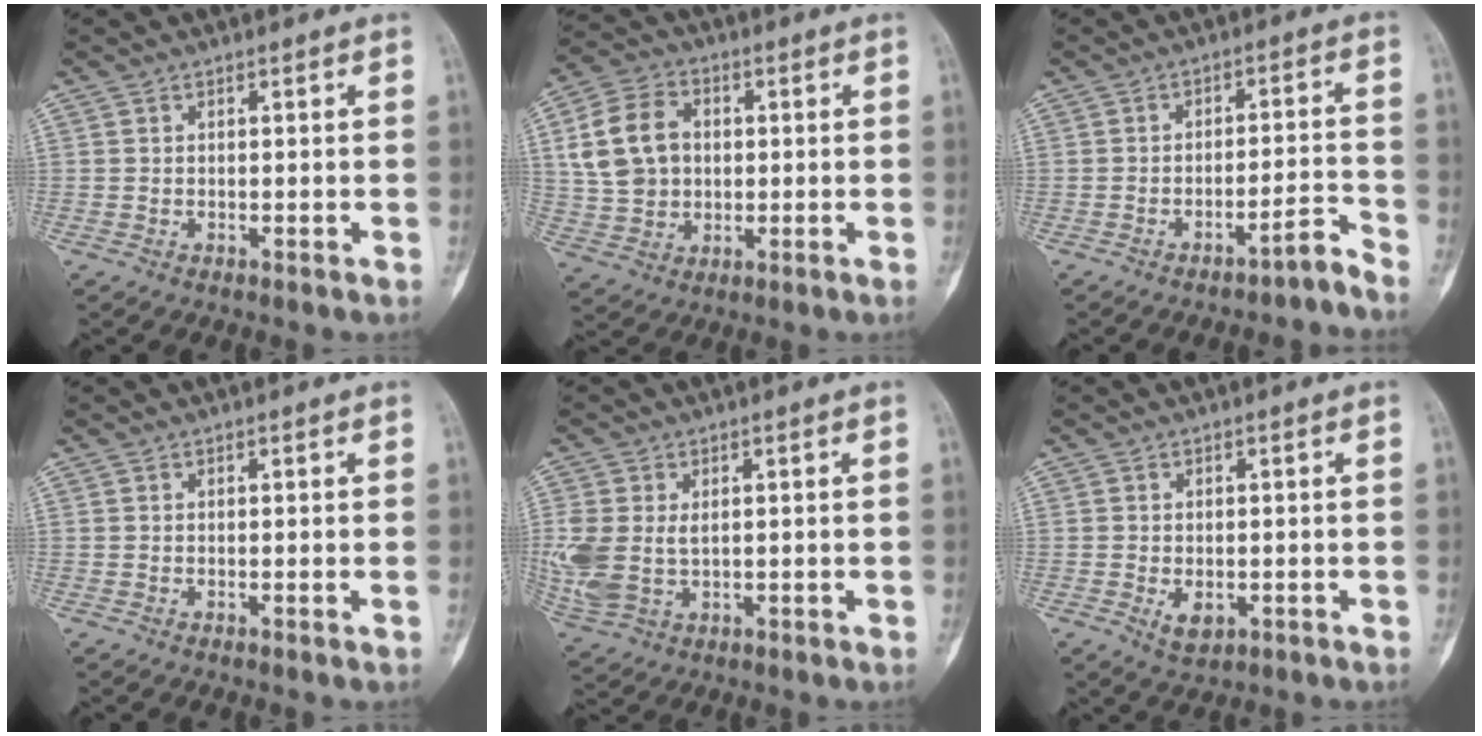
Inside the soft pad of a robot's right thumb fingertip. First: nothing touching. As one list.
[{"total": 13.3, "force": [2.2, 10.3, 8.2], "torque": [-0.139, 0.012, 0.044]}, {"total": 4.1, "force": [-3.7, -0.1, 1.8], "torque": [-0.025, 0.050, -0.054]}, {"total": 0.0}, {"total": 11.1, "force": [0.4, 7.7, 8.0], "torque": [-0.214, -0.005, 0.023]}, {"total": 3.3, "force": [-1.0, 2.0, 2.4], "torque": [-0.027, -0.004, -0.009]}]